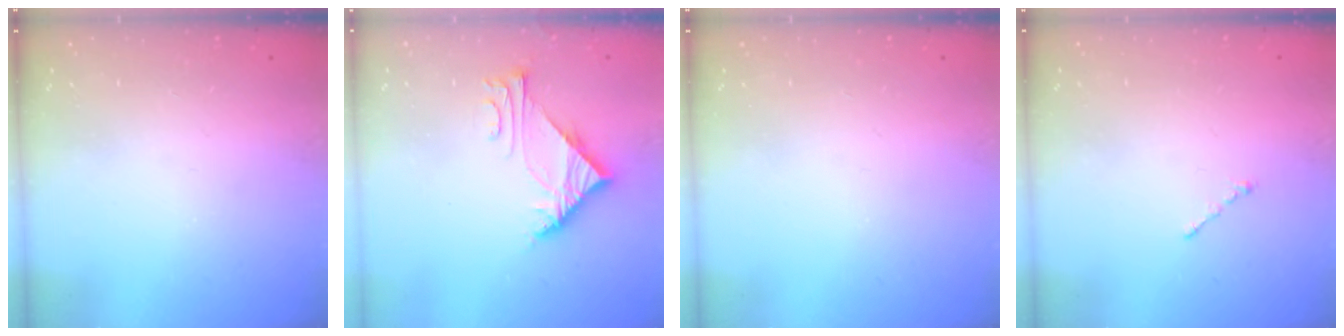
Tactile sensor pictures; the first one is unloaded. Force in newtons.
{"total": 5.6, "press": 5.6, "slide": 0.3}
{"total": 0.0}
{"total": 0.7, "press": 0.7, "slide": 0.2}